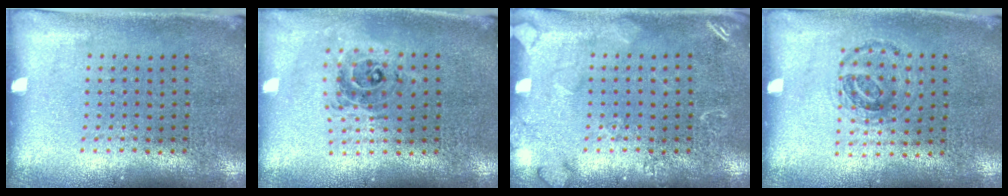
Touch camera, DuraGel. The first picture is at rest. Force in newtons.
{"total": 0.7, "press": 0.6, "slide": 0.1}
{"total": 2.0, "press": 2.0, "slide": 0.2}
{"total": 0.9, "press": 0.8, "slide": 0.3}